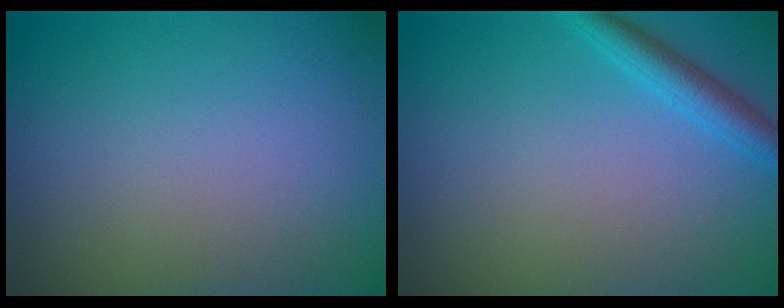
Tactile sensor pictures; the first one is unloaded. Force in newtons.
{"total": 2.5, "press": 2.4, "slide": 0.1}